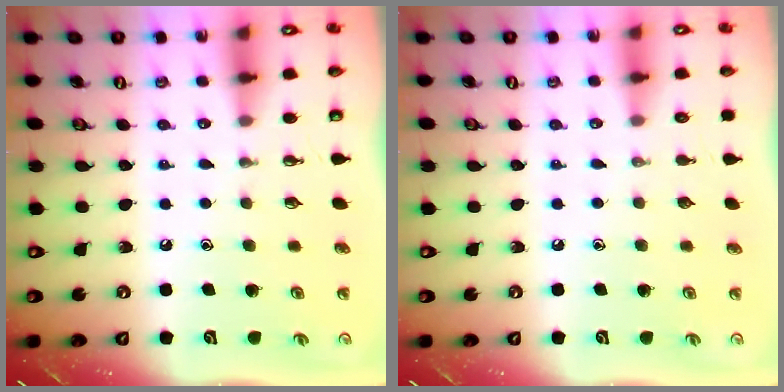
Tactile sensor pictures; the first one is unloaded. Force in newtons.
{"total": 0.0}